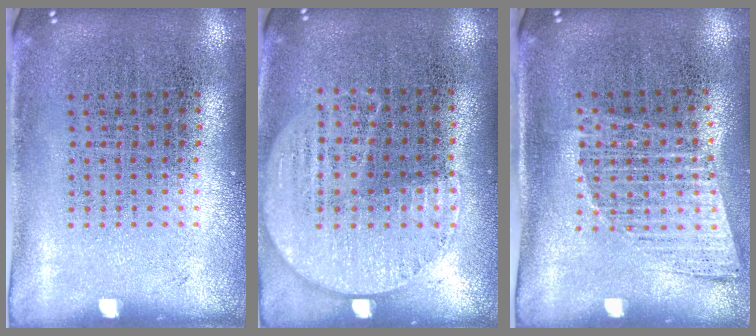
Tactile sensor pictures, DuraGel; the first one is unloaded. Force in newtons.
{"total": 0.8, "press": 0.6, "slide": 0.5}
{"total": 1.2, "press": 1.1, "slide": 0.6}